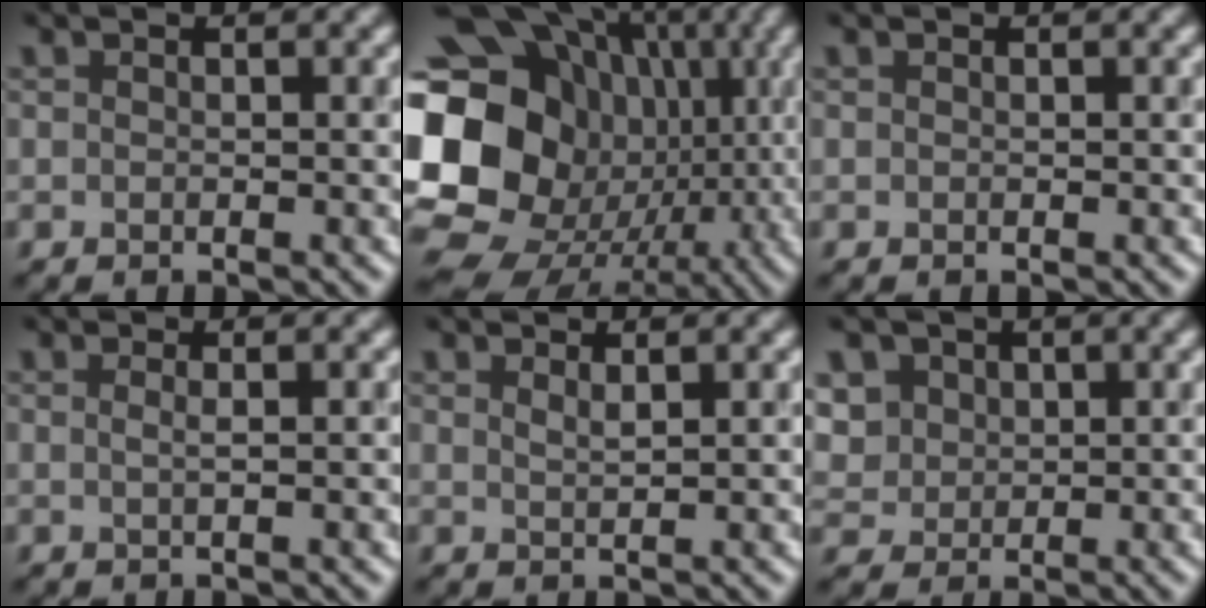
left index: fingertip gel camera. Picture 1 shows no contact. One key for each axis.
{"total": 20.0, "fx": 0.0, "fy": 17.8, "fz": 9.1, "tx": -0.201, "ty": 0.025, "tz": -0.013}
{"total": 0.0}
{"total": 1.4, "fx": 0.4, "fy": 0.5, "fz": 1.3, "tx": -0.018, "ty": 0.012, "tz": -0.009}
{"total": 1.0, "fx": 0.9, "fy": -0.1, "fz": 0.4, "tx": 0.001, "ty": 0.003, "tz": 0.012}
{"total": 3.0, "fx": 1.4, "fy": 2.5, "fz": 0.8, "tx": -0.066, "ty": 0.016, "tz": 0.060}